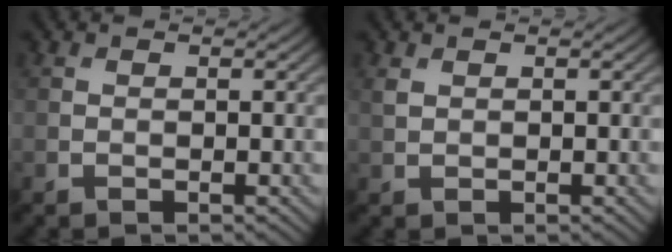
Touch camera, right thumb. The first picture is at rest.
{"total": 1.1, "force": [0.6, 0.6, 0.6], "torque": [-0.020, 0.001, 0.015]}